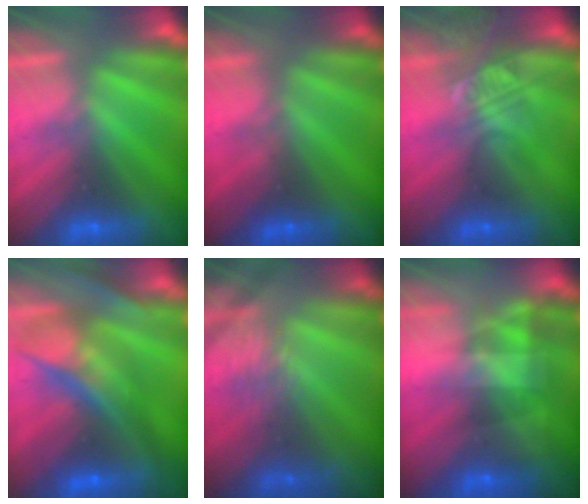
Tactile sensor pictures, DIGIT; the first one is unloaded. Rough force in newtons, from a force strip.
{"total": 2.2}
{"total": 2.3}
{"total": 11.3}
{"total": 2.2}
{"total": 4.9}